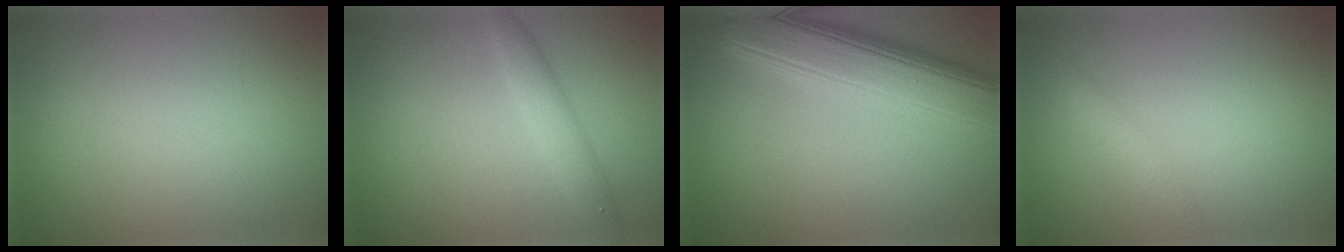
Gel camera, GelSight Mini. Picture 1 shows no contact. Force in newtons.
{"total": 2.5, "press": 2.5, "slide": 0.2}
{"total": 9.8, "press": 9.8, "slide": 0.3}
{"total": 1.7, "press": 1.7, "slide": 0.1}